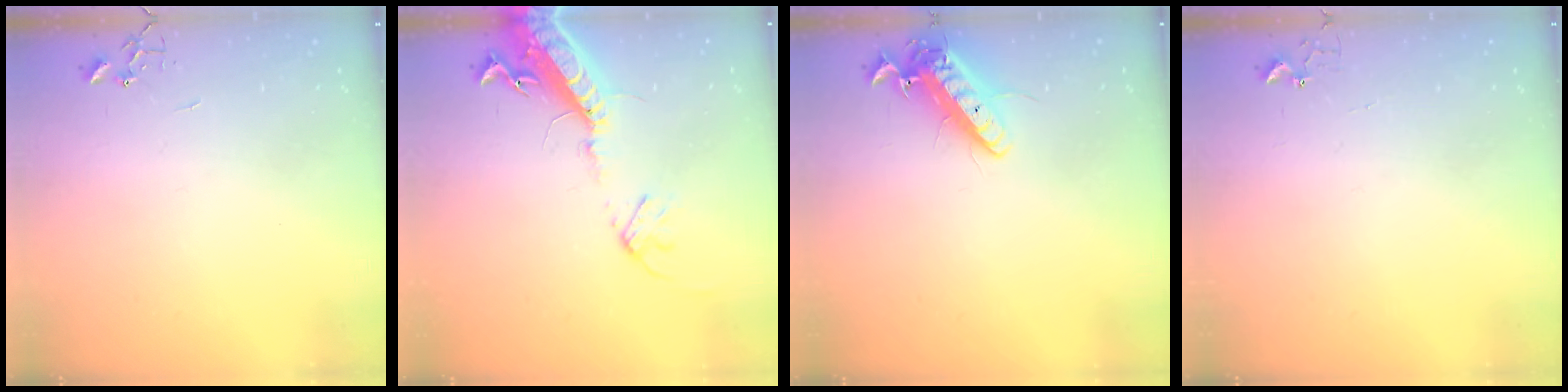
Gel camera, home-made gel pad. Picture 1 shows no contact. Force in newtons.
{"total": 17.4, "press": 16.9, "slide": 4.1}
{"total": 14.0, "press": 13.7, "slide": 2.8}
{"total": 2.7, "press": 2.7, "slide": 0.3}